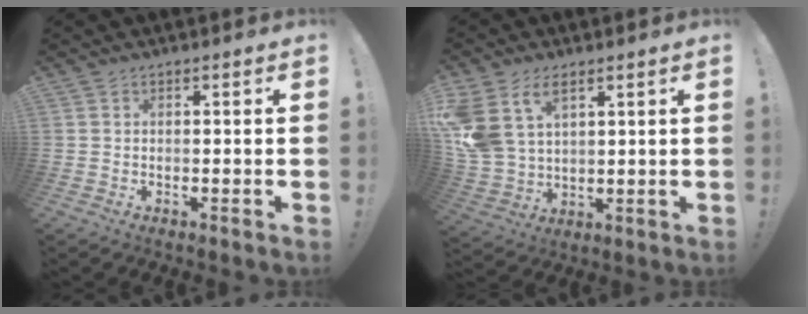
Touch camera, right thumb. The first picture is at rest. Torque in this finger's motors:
{"motor_torque": [0.48, 0.90, 1.38, 0.56, 0.16]}